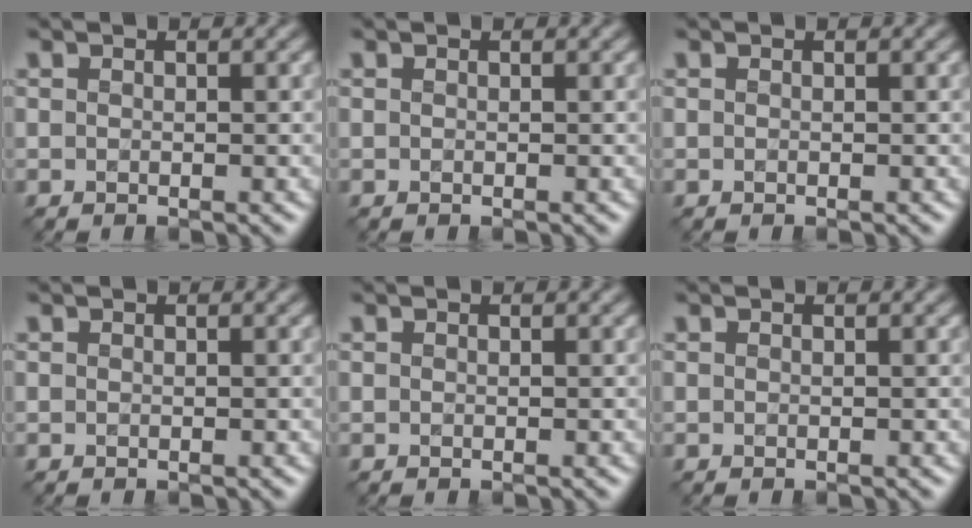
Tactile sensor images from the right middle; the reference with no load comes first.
{"total": 0.0}
{"total": 0.0}
{"total": 0.0}
{"total": 0.0}
{"total": 0.0}